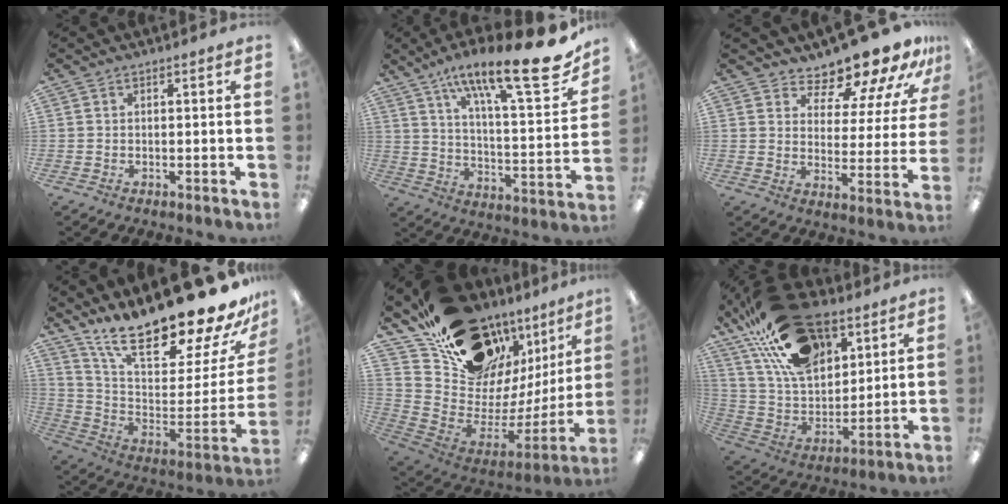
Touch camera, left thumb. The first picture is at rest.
{"total": 23.5, "force": [16.2, 5.7, 16.1], "torque": [-0.236, -0.111, 0.254]}
{"total": 13.9, "force": [12.5, 4.1, 4.6], "torque": [-0.073, -0.105, 0.213]}
{"total": 23.3, "force": [19.1, 5.0, 12.4], "torque": [-0.190, -0.149, 0.314]}
{"total": 19.4, "force": [15.3, 9.6, 6.9], "torque": [-0.109, -0.132, 0.293]}
{"total": 25.2, "force": [15.2, 13.4, 15.0], "torque": [-0.277, -0.067, 0.275]}